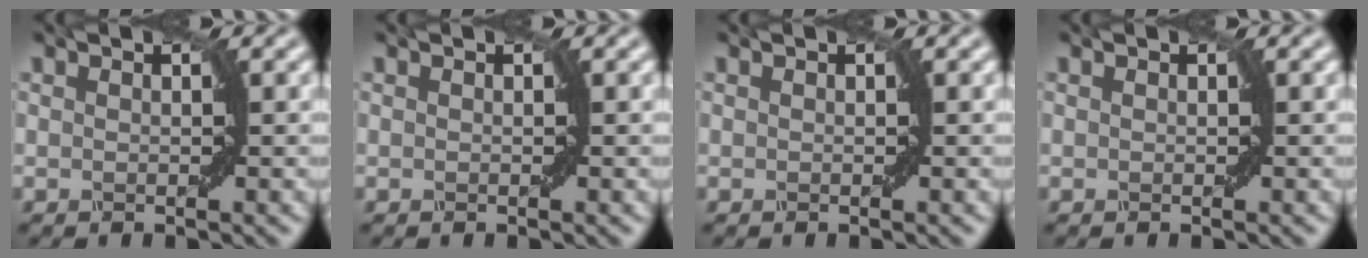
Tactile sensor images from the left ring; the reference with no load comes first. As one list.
[{"total": 0.0}, {"total": 0.0}, {"total": 0.0}]